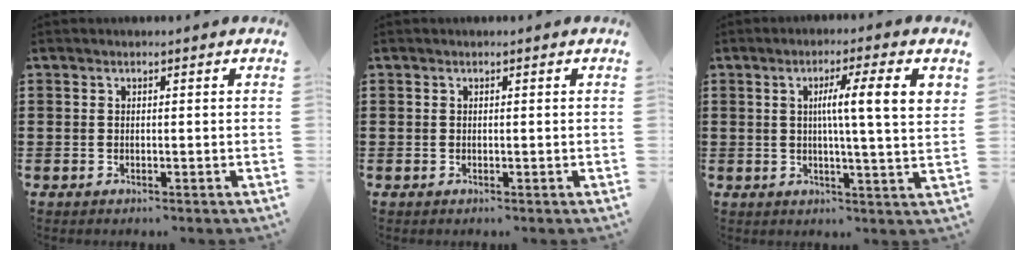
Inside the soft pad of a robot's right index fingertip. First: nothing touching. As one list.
[{"total": 0.0}, {"total": 8.3, "force": [1.9, 0.6, 8.1], "torque": [-0.139, -0.006, 0.022]}]